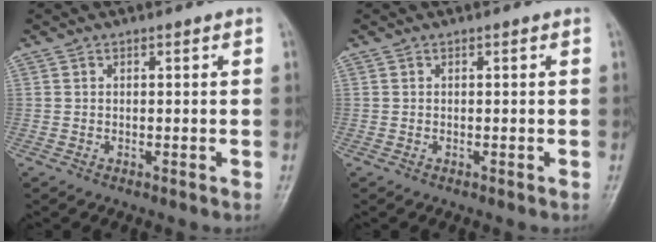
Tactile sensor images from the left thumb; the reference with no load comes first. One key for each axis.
{"total": 0.0}